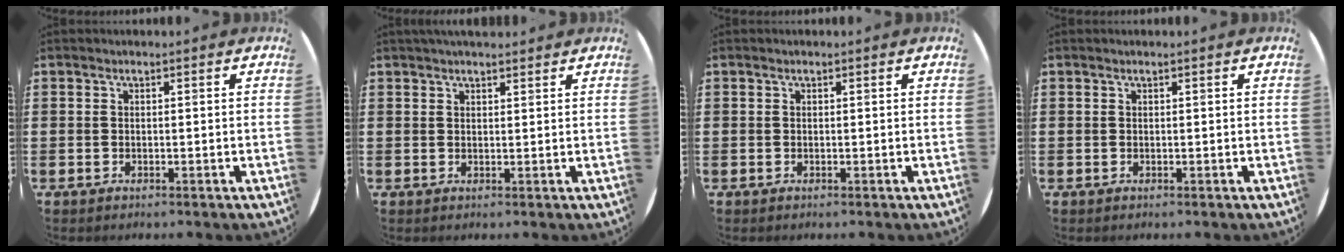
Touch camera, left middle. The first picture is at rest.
{"total": 1.6, "force": [1.5, 0.2, 0.4], "torque": [-0.010, 0.003, 0.029]}
{"total": 0.0}
{"total": 0.0}